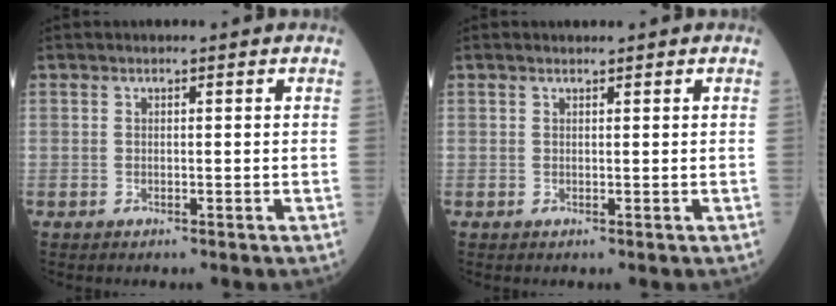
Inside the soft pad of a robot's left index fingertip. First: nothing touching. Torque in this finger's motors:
{"motor_torque": [-0.15, 0.07, -0.01, -0.01]}